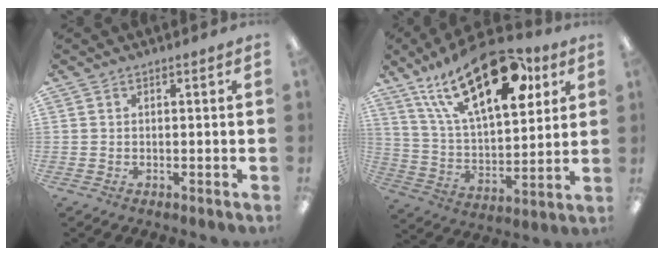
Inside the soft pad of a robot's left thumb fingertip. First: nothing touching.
{"total": 26.0, "force": [14.6, 12.3, 17.7], "torque": [-0.300, -0.060, 0.247]}